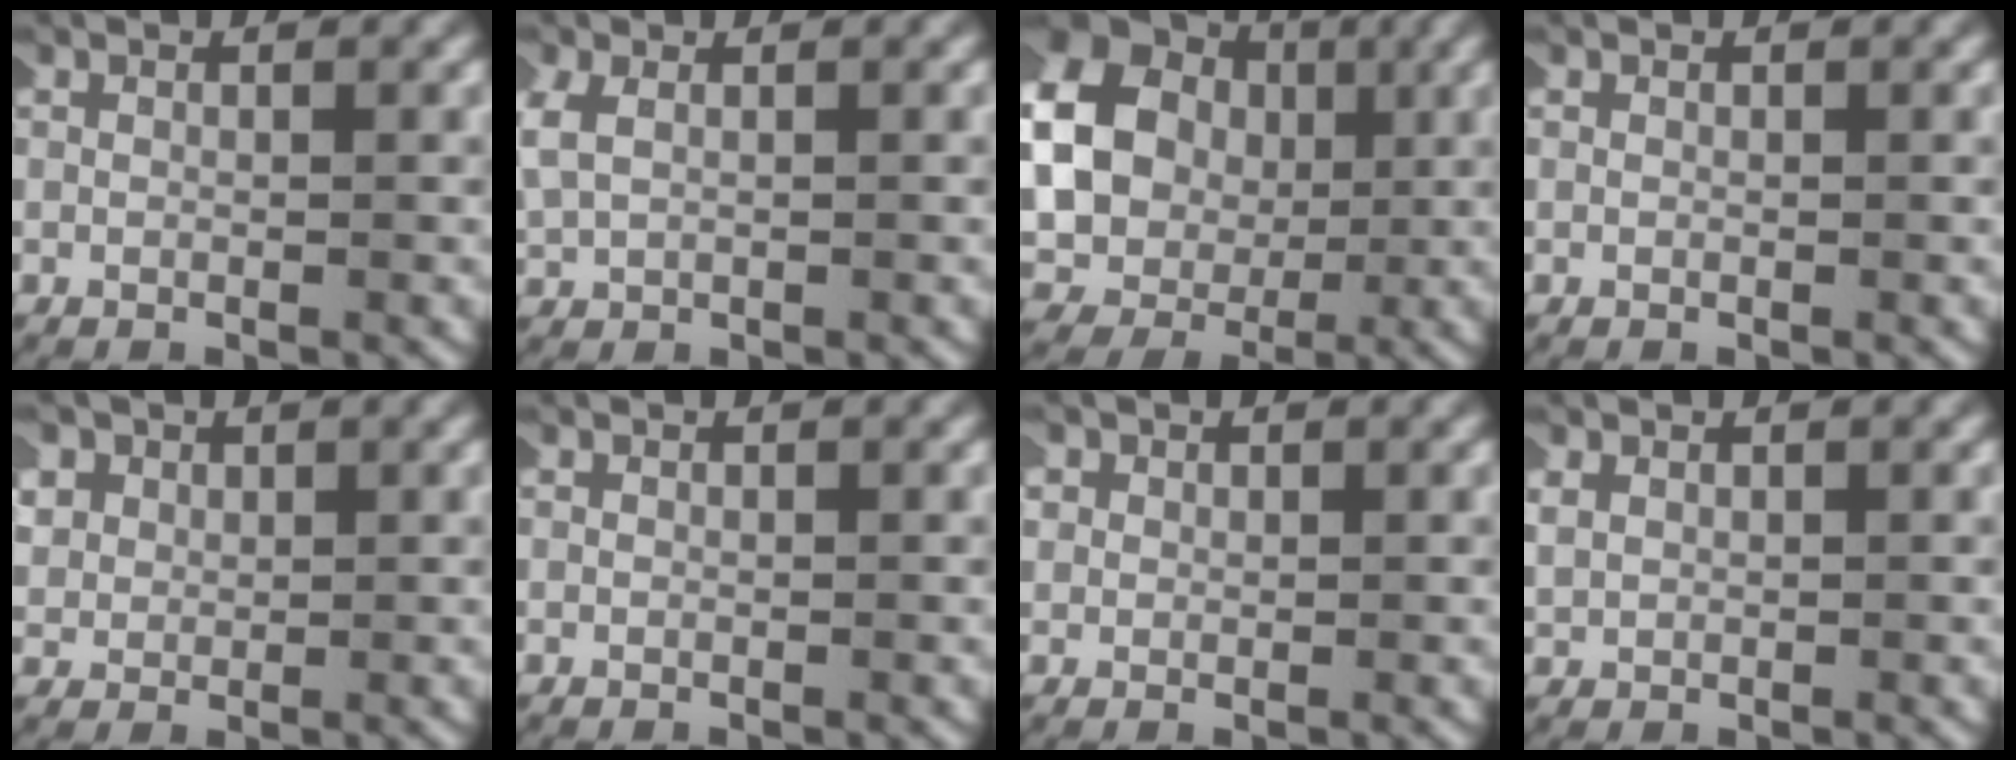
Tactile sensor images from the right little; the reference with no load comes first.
{"total": 2.3, "force": [0.9, 1.6, 1.4], "torque": [-0.051, 0.006, 0.020]}
{"total": 13.9, "force": [1.3, 12.1, 6.7], "torque": [-0.198, -0.026, 0.019]}
{"total": 0.0}
{"total": 3.9, "force": [1.4, 3.3, 1.6], "torque": [-0.057, -0.002, 0.023]}
{"total": 0.0}
{"total": 1.4, "force": [0.3, 1.3, 0.2], "torque": [-0.013, 0.003, 0.001]}
{"total": 1.5, "force": [0.6, 1.2, 0.8], "torque": [-0.031, -0.001, 0.017]}